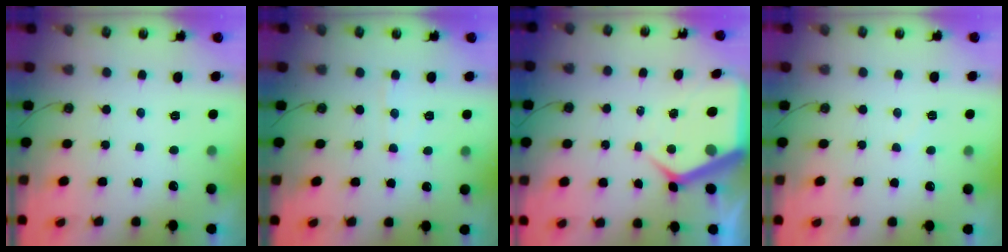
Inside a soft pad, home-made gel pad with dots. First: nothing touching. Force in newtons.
{"total": 5.0, "press": 5.0, "slide": 0.6}
{"total": 7.6, "press": 7.6, "slide": 0.8}
{"total": 5.1, "press": 5.0, "slide": 0.7}